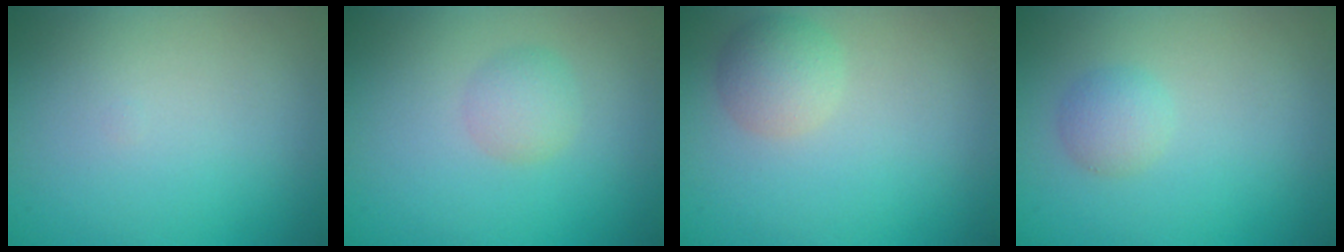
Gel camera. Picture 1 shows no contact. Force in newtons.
{"total": 1.7, "press": 1.7, "slide": 0.1}
{"total": 2.2, "press": 2.2, "slide": 0.1}
{"total": 1.5, "press": 1.5, "slide": 0.0}